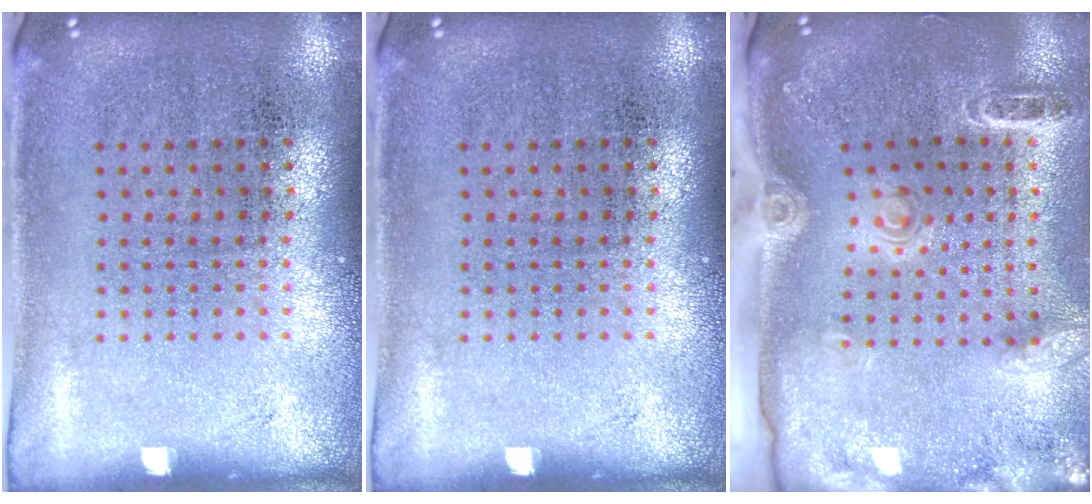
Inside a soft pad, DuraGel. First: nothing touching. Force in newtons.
{"total": 0.0}
{"total": 2.0, "press": 1.8, "slide": 0.8}